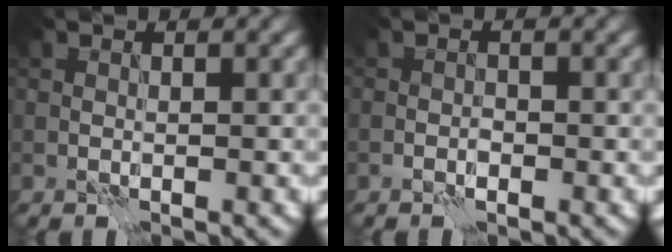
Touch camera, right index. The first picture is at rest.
{"total": 0.8, "force": [-0.4, 0.5, 0.5], "torque": [-0.009, 0.002, -0.010]}